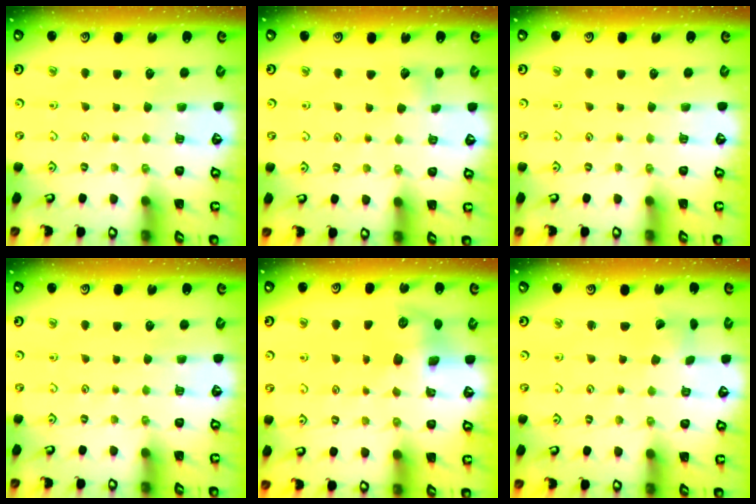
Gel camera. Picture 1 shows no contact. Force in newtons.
{"total": 4.4, "press": 4.3, "slide": 0.6}
{"total": 0.0}
{"total": 0.0}
{"total": 8.4, "press": 8.4, "slide": 0.4}
{"total": 2.5, "press": 2.5, "slide": 0.4}